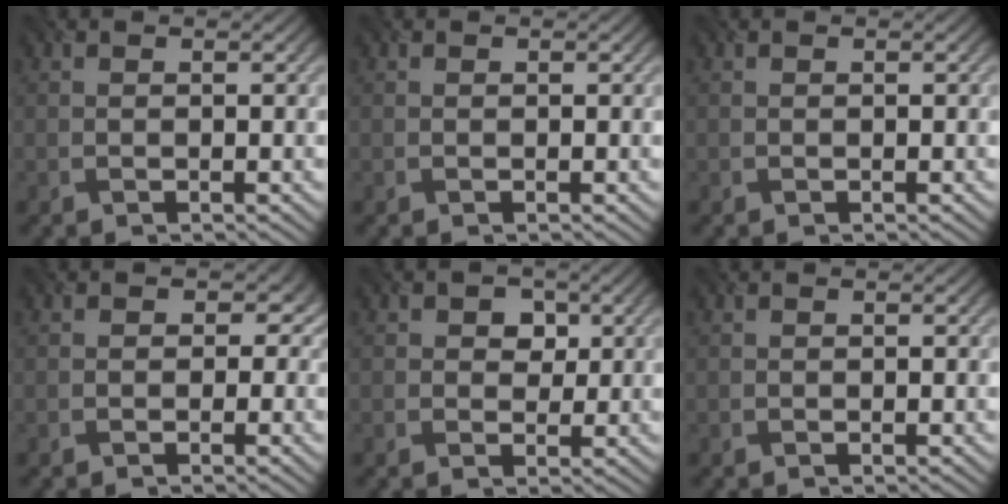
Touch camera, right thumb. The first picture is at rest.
{"total": 0.0}
{"total": 0.0}
{"total": 2.3, "force": [0.0, 2.1, 0.8], "torque": [-0.007, 0.000, -0.007]}
{"total": 2.7, "force": [0.9, 2.2, 1.4], "torque": [-0.018, -0.002, 0.006]}
{"total": 0.0}